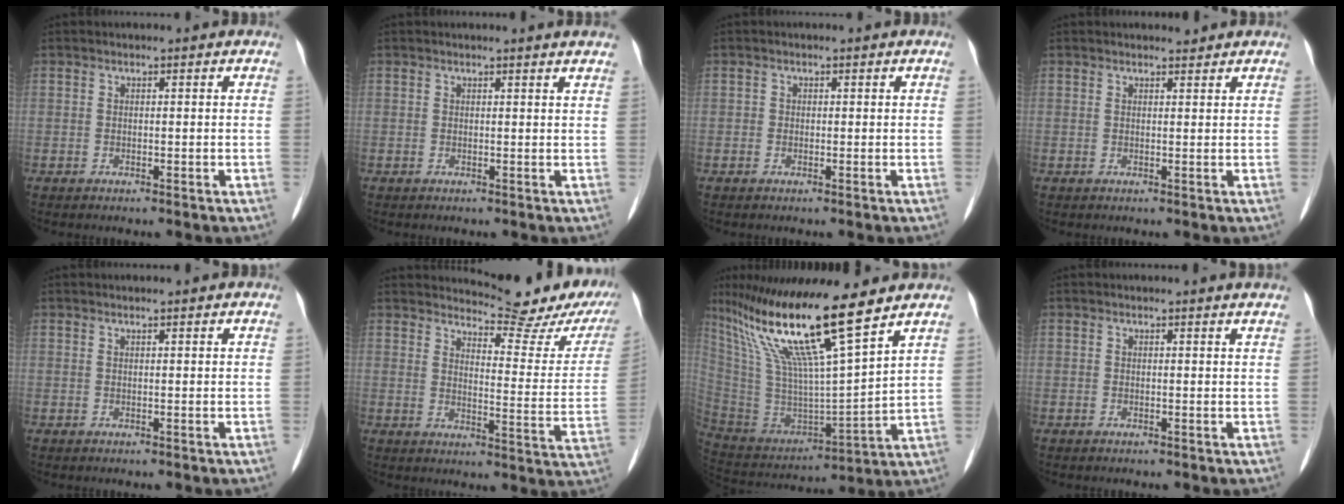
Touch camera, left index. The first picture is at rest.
{"total": 2.8, "force": [2.7, -0.3, 0.9], "torque": [-0.015, 0.001, 0.018]}
{"total": 0.5, "force": [0.0, 0.5, 0.1], "torque": [0.002, 0.003, -0.004]}
{"total": 1.3, "force": [1.3, 0.2, 0.1], "torque": [-0.010, -0.003, 0.022]}
{"total": 1.1, "force": [0.9, 0.0, 0.6], "torque": [-0.011, 0.008, 0.016]}
{"total": 13.9, "force": [13.2, 1.5, 4.4], "torque": [-0.049, -0.062, 0.148]}
{"total": 19.9, "force": [13.8, 0.7, 14.3], "torque": [-0.273, -0.002, 0.256]}
{"total": 1.7, "force": [1.6, -0.2, 0.3], "torque": [-0.017, -0.002, 0.010]}